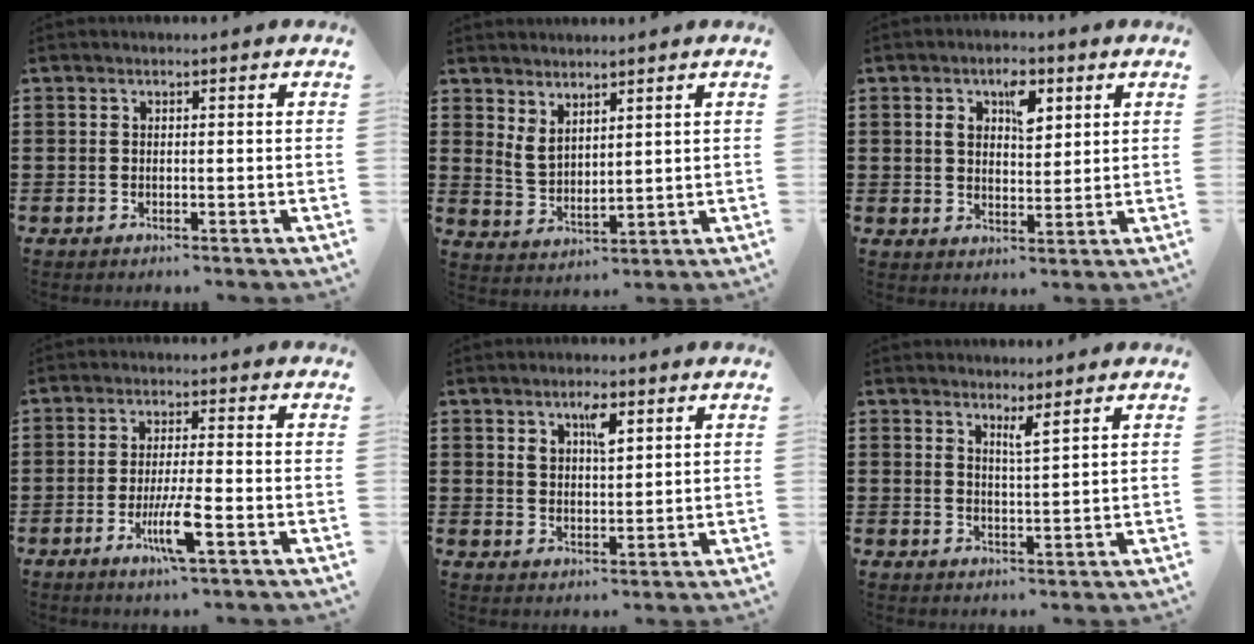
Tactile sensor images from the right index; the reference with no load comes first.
{"total": 2.9, "force": [2.5, 0.7, 1.2], "torque": [-0.032, -0.001, 0.048]}
{"total": 5.4, "force": [2.4, 2.5, 4.1], "torque": [-0.074, 0.006, 0.036]}
{"total": 6.5, "force": [-2.7, 0.7, 5.9], "torque": [-0.114, -0.015, -0.049]}
{"total": 4.1, "force": [2.3, 1.6, 3.0], "torque": [-0.042, -0.002, 0.034]}
{"total": 2.3, "force": [1.9, -0.2, 1.2], "torque": [-0.020, -0.004, 0.033]}